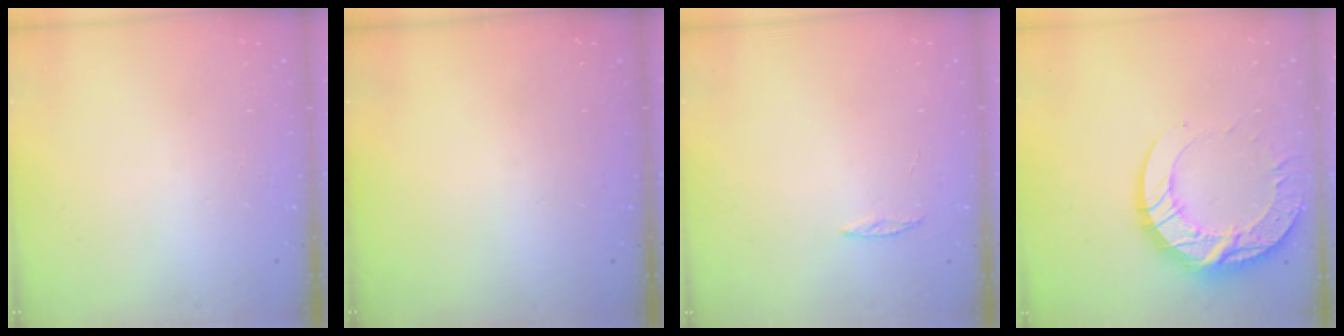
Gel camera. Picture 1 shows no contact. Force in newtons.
{"total": 0.0}
{"total": 2.0, "press": 2.0, "slide": 0.2}
{"total": 17.3, "press": 17.2, "slide": 1.5}